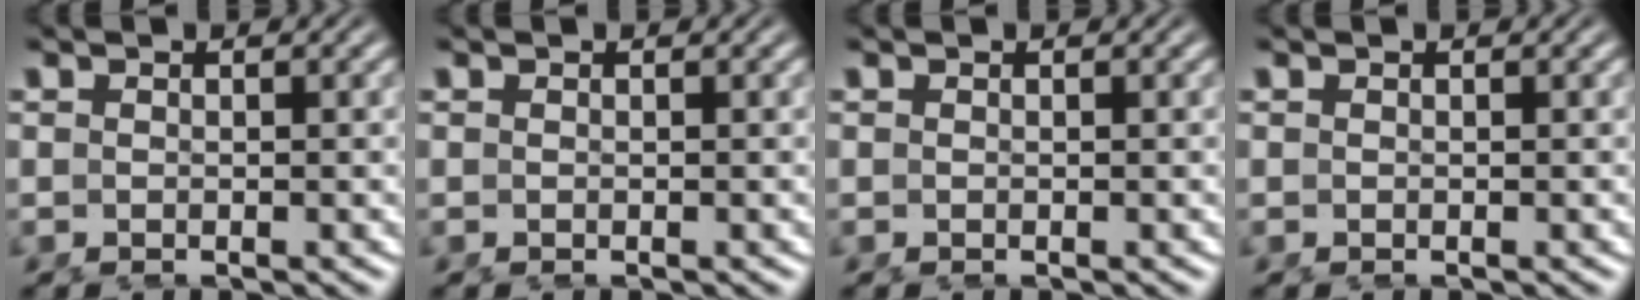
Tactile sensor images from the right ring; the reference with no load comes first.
{"total": 0.0}
{"total": 0.0}
{"total": 0.0}